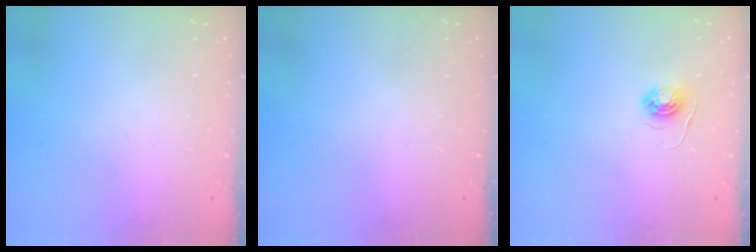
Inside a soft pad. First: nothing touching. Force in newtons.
{"total": 0.0}
{"total": 4.0, "press": 4.0, "slide": 0.4}